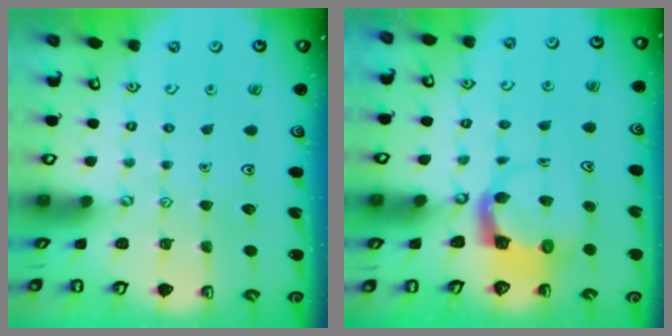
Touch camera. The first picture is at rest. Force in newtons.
{"total": 3.8, "press": 3.8, "slide": 0.7}